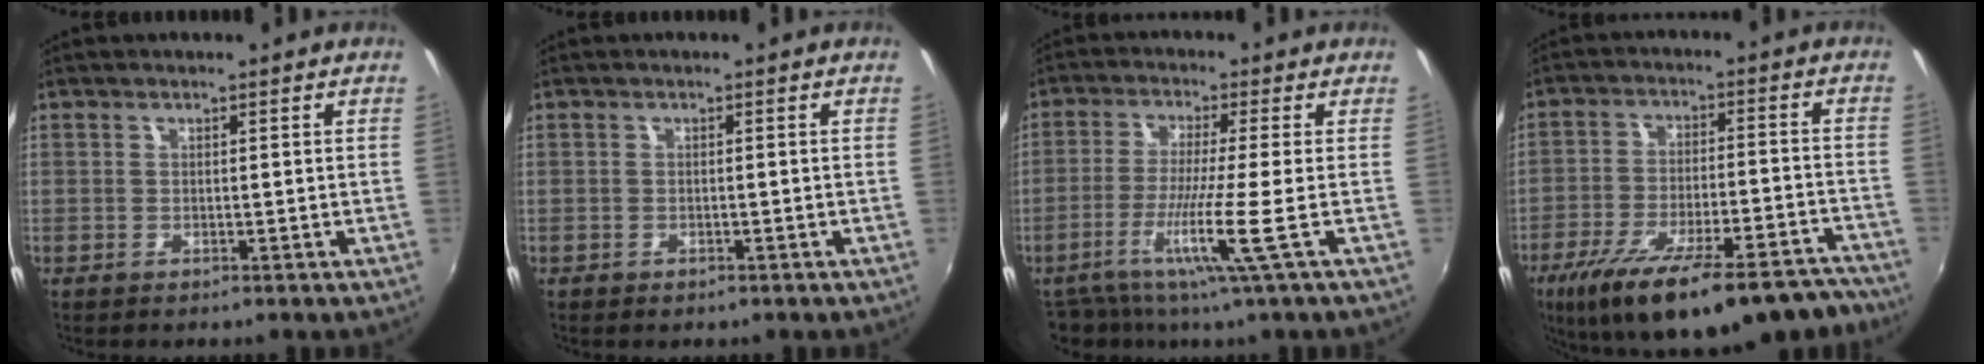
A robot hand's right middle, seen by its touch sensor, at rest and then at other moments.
{"total": 1.1, "force": [-0.8, 0.7, 0.4], "torque": [-0.010, -0.005, -0.013]}
{"total": 8.0, "force": [-3.4, -0.6, 7.3], "torque": [-0.158, -0.014, -0.062]}
{"total": 26.3, "force": [-20.5, 8.1, 14.4], "torque": [-0.242, -0.029, -0.287]}